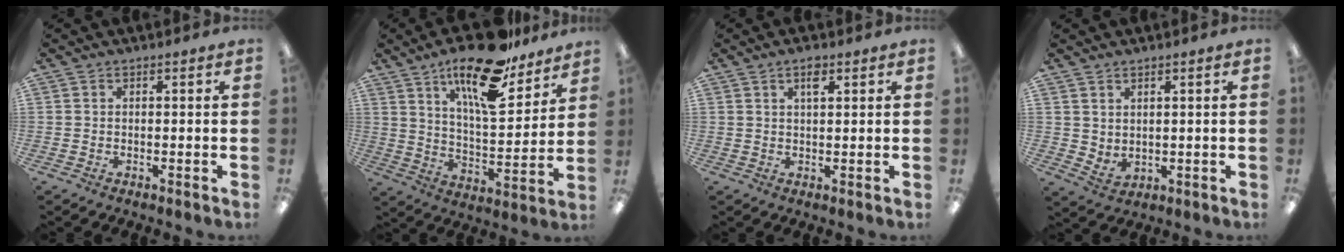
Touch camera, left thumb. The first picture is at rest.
{"total": 20.0, "force": [14.0, 6.8, 12.5], "torque": [-0.203, -0.086, 0.232]}
{"total": 3.2, "force": [1.9, 1.1, 2.3], "torque": [-0.036, -0.002, 0.030]}
{"total": 2.7, "force": [2.4, 1.2, 0.6], "torque": [-0.017, -0.014, 0.046]}